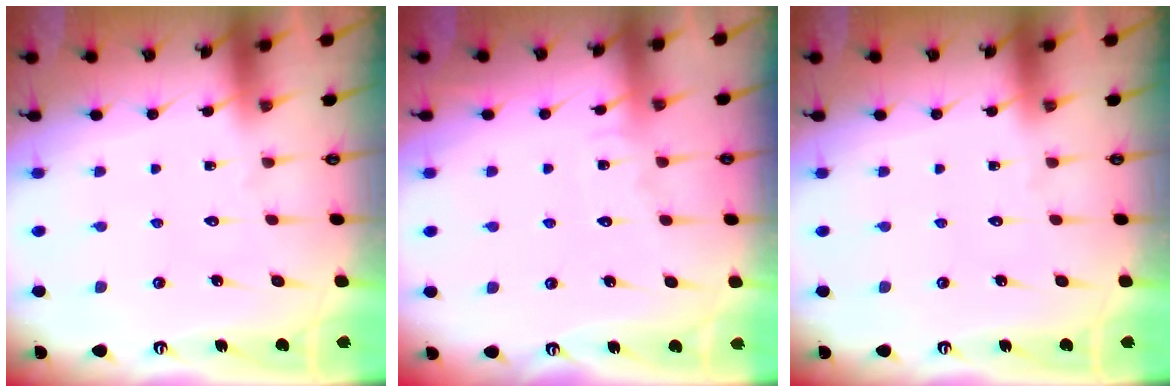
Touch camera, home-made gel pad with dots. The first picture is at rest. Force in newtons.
{"total": 6.0, "press": 6.0, "slide": 0.6}
{"total": 0.0}